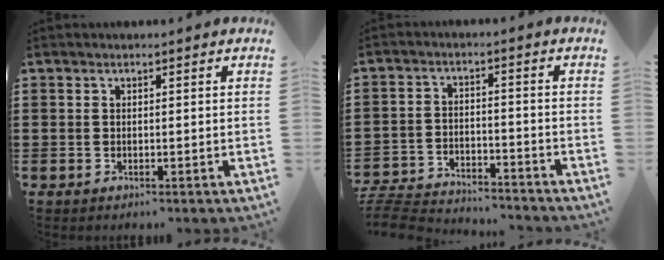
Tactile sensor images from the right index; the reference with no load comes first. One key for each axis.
{"total": 5.9, "fx": -5.8, "fy": 0.6, "fz": 0.8, "tx": -0.030, "ty": 0.000, "tz": -0.120}